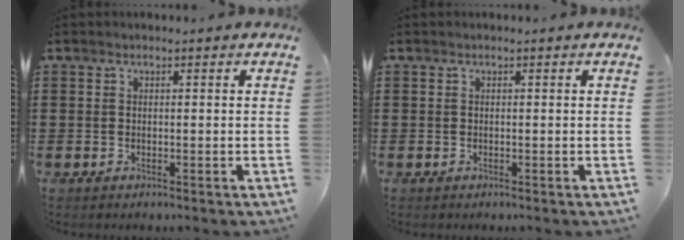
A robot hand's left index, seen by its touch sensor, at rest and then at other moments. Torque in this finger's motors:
{"motor_torque": [0.00, 0.00, 0.00, 0.00]}